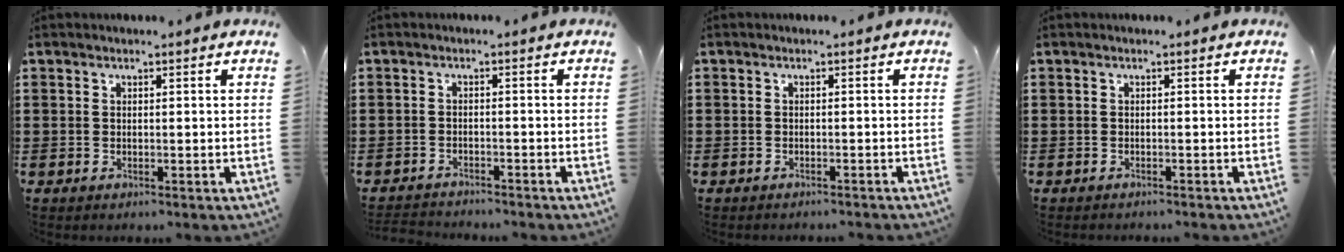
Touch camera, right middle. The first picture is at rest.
{"total": 2.0, "force": [-2.0, 0.1, 0.0], "torque": [-0.007, -0.001, -0.042]}
{"total": 1.0, "force": [-0.9, 0.4, -0.1], "torque": [0.000, 0.004, -0.020]}
{"total": 0.5, "force": [-0.5, 0.0, 0.0], "torque": [-0.003, -0.001, -0.011]}